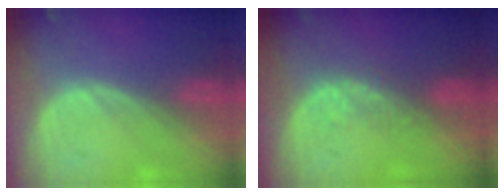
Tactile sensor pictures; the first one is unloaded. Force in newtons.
{"total": 2.9, "press": 2.3, "slide": 1.8}